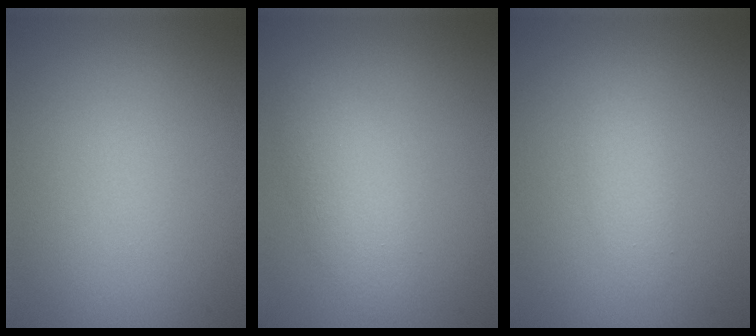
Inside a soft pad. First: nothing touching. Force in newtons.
{"total": 2.8, "press": 2.8, "slide": 0.1}
{"total": 1.6, "press": 1.6, "slide": 0.1}